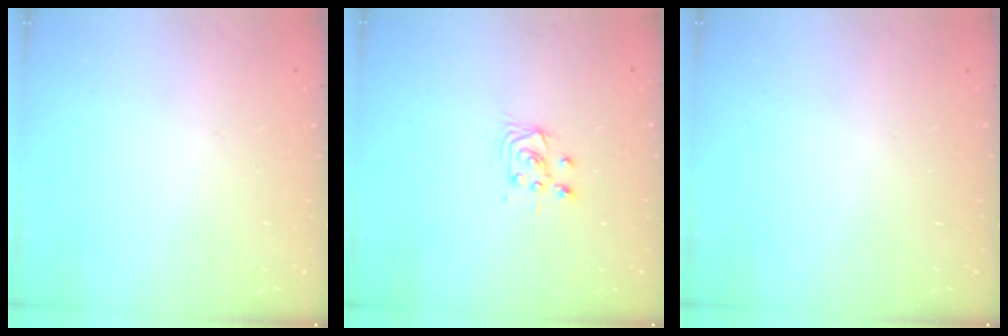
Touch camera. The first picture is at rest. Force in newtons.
{"total": 3.7, "press": 3.7, "slide": 0.3}
{"total": 0.0}